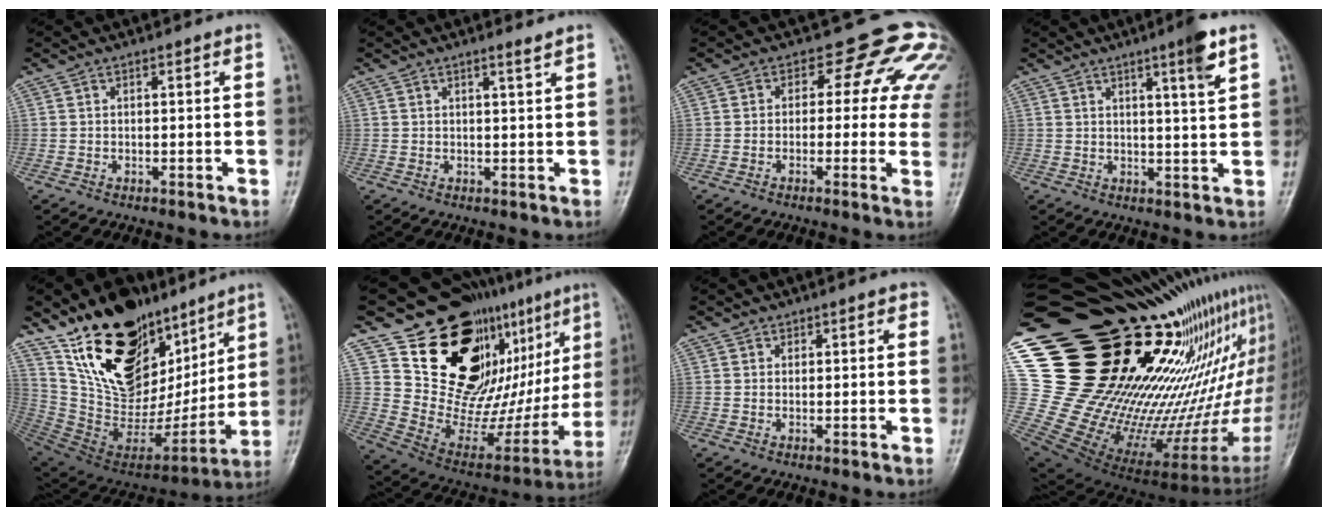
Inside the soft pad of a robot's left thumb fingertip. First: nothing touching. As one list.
[{"total": 1.6, "force": [1.1, -0.4, 1.0], "torque": [-0.020, -0.012, 0.019]}, {"total": 11.9, "force": [4.0, 7.7, 8.2], "torque": [-0.038, 0.000, 0.021]}, {"total": 5.8, "force": [3.3, 0.0, 4.8], "torque": [-0.071, -0.019, 0.049]}, {"total": 29.5, "force": [16.9, 16.7, 17.4], "torque": [-0.243, -0.049, 0.304]}, {"total": 26.2, "force": [12.9, 13.4, 18.5], "torque": [-0.190, -0.058, 0.223]}, {"total": 1.9, "force": [1.2, 1.3, 0.6], "torque": [0.013, -0.004, 0.010]}, {"total": 50.6, "force": [31.9, 15.5, 36.1], "torque": [-0.506, -0.118, 0.532]}]